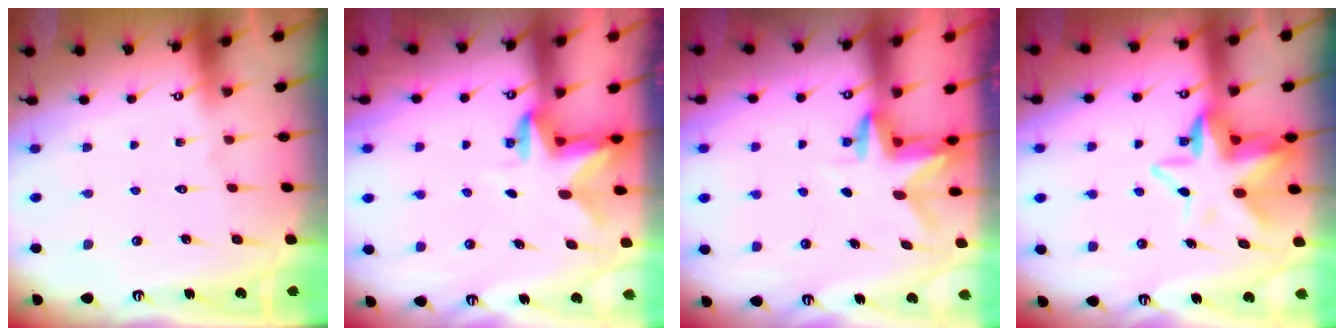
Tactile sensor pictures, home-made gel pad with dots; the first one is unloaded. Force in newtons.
{"total": 2.5, "press": 2.5, "slide": 0.5}
{"total": 3.1, "press": 3.1, "slide": 0.3}
{"total": 10.6, "press": 10.4, "slide": 1.8}